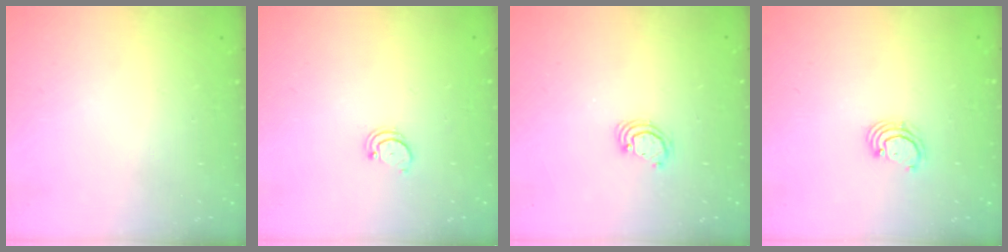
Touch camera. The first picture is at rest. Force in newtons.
{"total": 2.0, "press": 2.0, "slide": 0.2}
{"total": 2.5, "press": 2.5, "slide": 0.2}
{"total": 2.3, "press": 2.3, "slide": 0.1}